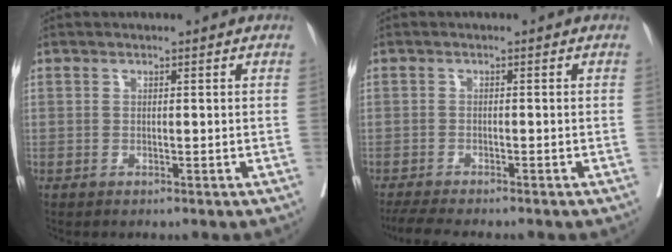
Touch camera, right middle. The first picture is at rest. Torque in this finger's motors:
{"motor_torque": [0.26, -0.25, 0.02, 0.01]}